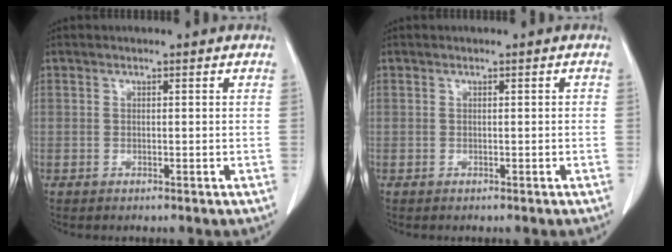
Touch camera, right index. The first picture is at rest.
{"total": 0.0}